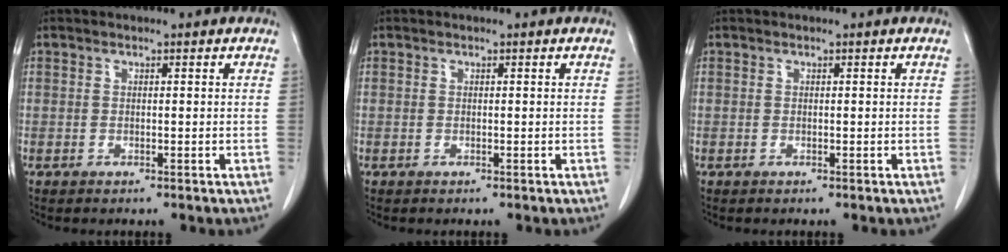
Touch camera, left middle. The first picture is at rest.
{"total": 0.0}
{"total": 0.0}